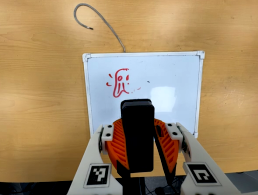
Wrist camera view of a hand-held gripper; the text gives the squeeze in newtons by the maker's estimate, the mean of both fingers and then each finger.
{"total": 10.0, "left": 9.8, "right": 10.1}